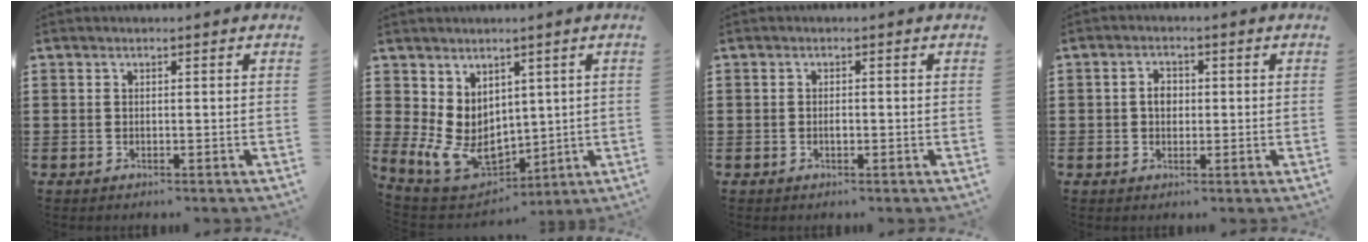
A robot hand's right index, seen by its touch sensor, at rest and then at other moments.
{"total": 9.4, "force": [1.0, 7.5, 5.6], "torque": [-0.139, -0.008, 0.029]}
{"total": 0.9, "force": [-0.2, 0.4, 0.8], "torque": [-0.016, -0.001, -0.003]}
{"total": 2.6, "force": [0.1, 1.8, 1.8], "torque": [-0.038, 0.007, 0.000]}